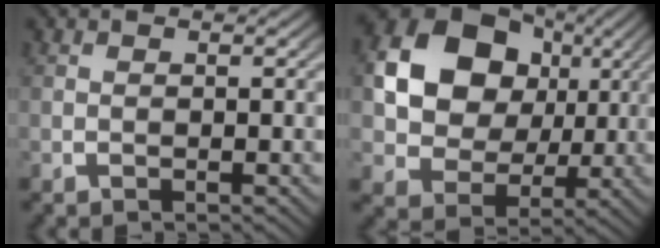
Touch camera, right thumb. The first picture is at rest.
{"total": 12.6, "force": [2.5, 9.7, 7.6], "torque": [-0.168, -0.027, 0.053]}